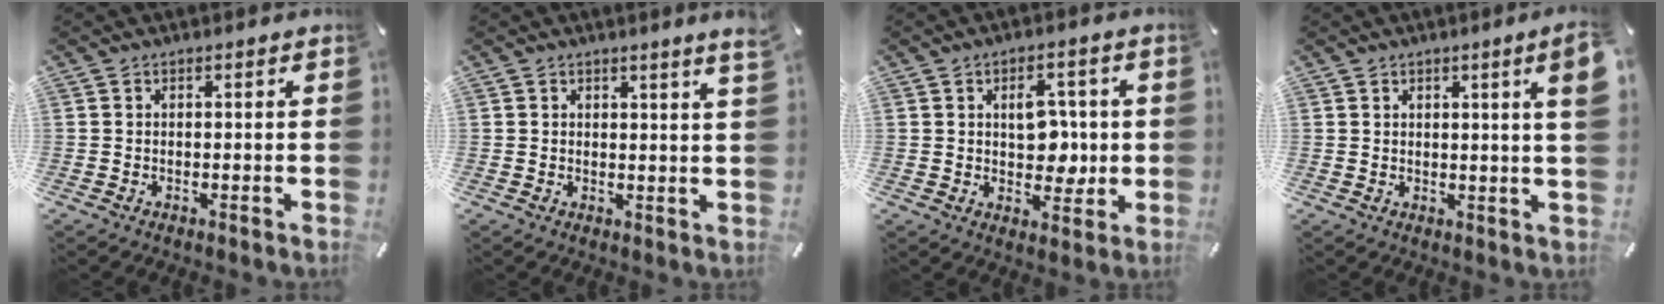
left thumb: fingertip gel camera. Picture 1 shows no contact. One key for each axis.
{"total": 2.3, "fx": 1.7, "fy": -0.2, "fz": 1.5, "tx": -0.032, "ty": -0.005, "tz": 0.031}
{"total": 8.0, "fx": 1.0, "fy": 5.6, "fz": 5.6, "tx": -0.067, "ty": -0.002, "tz": 0.011}
{"total": 5.1, "fx": 2.0, "fy": 0.0, "fz": 4.7, "tx": -0.074, "ty": -0.008, "tz": 0.029}